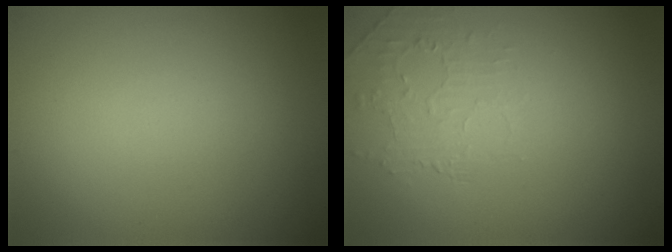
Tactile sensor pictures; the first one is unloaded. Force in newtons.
{"total": 1.9, "press": 0.3, "slide": 1.9}